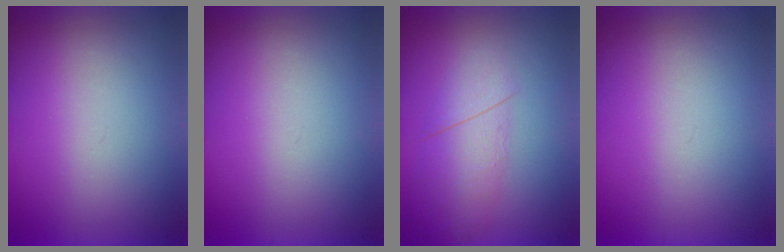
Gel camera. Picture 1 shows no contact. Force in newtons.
{"total": 0.0}
{"total": 2.8}
{"total": 0.0}